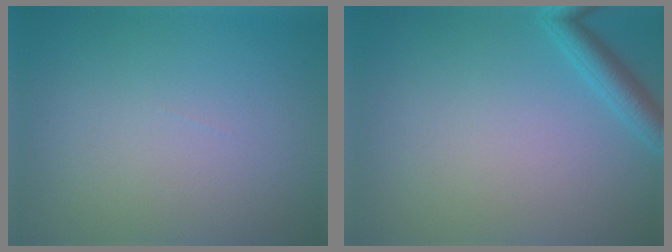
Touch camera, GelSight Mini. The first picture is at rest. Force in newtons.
{"total": 2.3, "press": 2.3, "slide": 0.1}